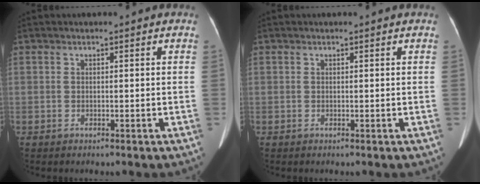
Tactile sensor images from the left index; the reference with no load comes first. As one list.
[{"total": 0.0}]